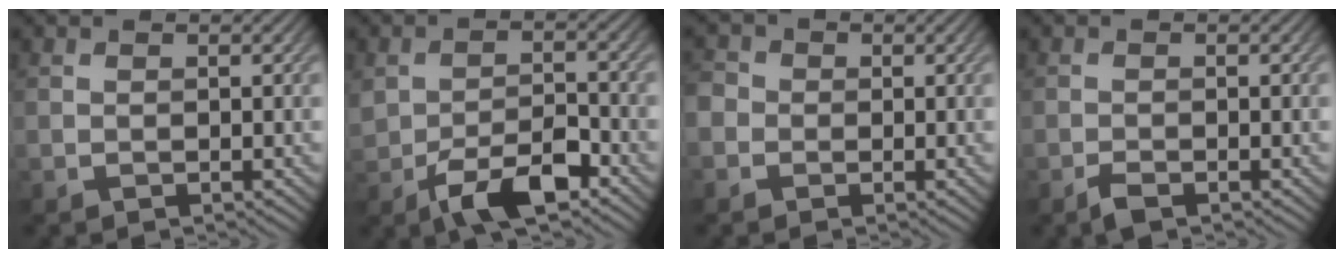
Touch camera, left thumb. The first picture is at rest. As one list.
[{"total": 6.3, "force": [-3.3, 3.1, 4.5], "torque": [-0.084, -0.004, -0.061]}, {"total": 2.8, "force": [-0.6, 2.6, 0.7], "torque": [-0.016, 0.008, -0.026]}, {"total": 1.6, "force": [-1.1, 0.4, 1.0], "torque": [-0.023, -0.001, -0.024]}]